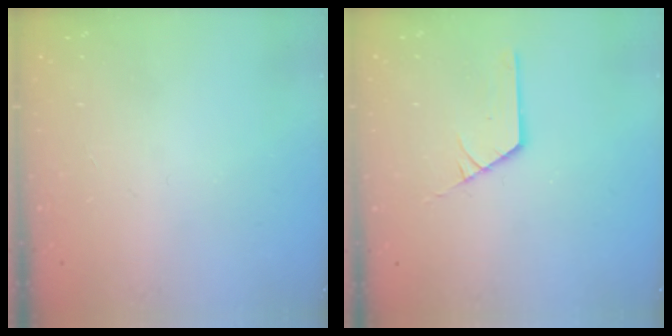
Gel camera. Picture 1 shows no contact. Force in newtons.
{"total": 2.3, "press": 2.3, "slide": 0.3}